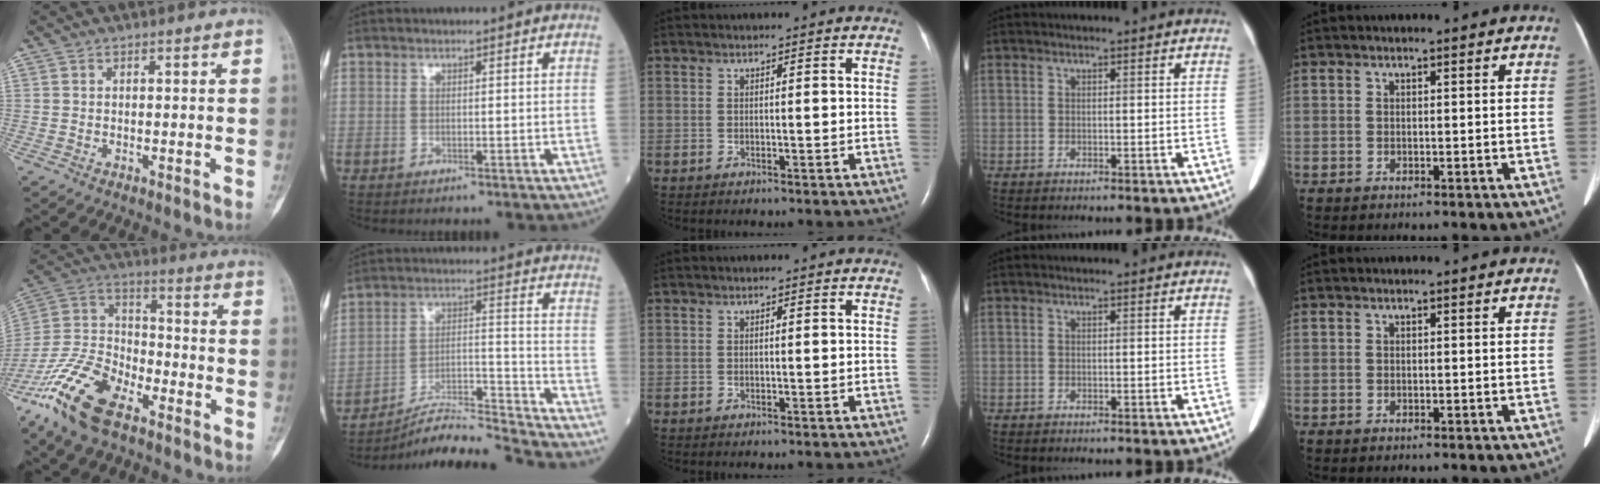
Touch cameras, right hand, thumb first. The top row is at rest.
{"thumb": {"total": 17.7, "force": [-11.4, 7.9, 10.9], "torque": [-0.221, 0.053, -0.225]}, "index": {"total": 14.8, "force": [-14.3, -2.1, 3.1], "torque": [-0.045, 0.023, -0.242]}}